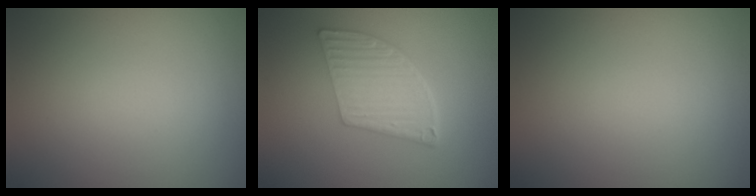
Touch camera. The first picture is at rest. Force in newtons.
{"total": 5.9, "press": 4.3, "slide": 4.0}
{"total": 0.0}